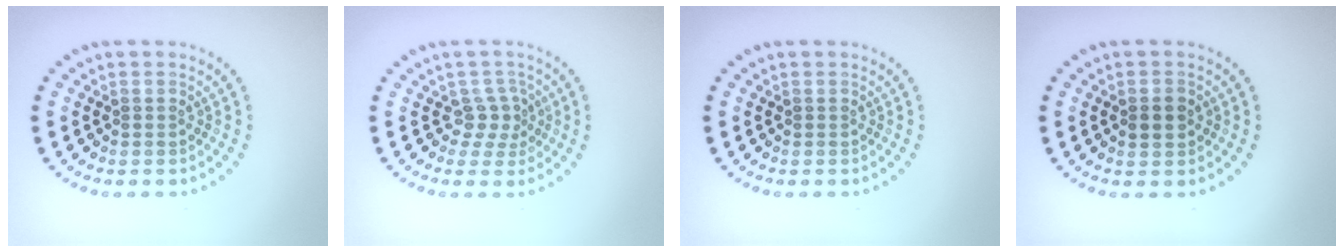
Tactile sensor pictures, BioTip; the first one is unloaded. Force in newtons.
{"total": 2.1, "press": 1.4, "slide": 1.5}
{"total": 0.0}
{"total": 2.2, "press": 2.2, "slide": 0.0}